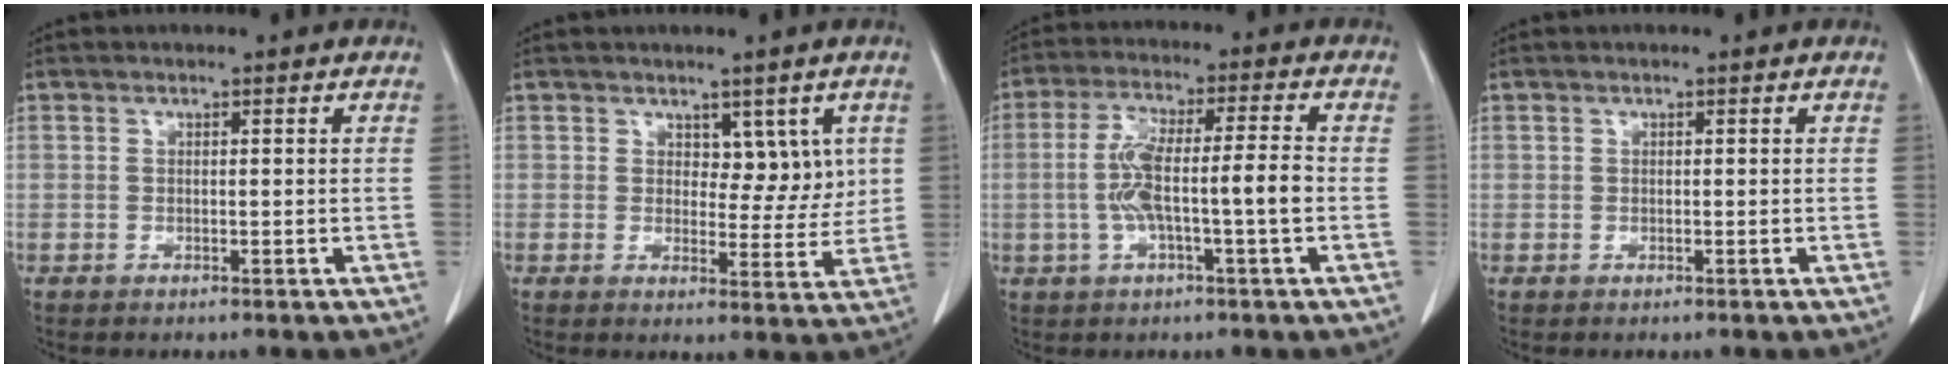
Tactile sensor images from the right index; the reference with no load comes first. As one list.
[{"total": 5.0, "force": [2.0, 3.0, 3.5], "torque": [-0.029, -0.001, 0.030]}, {"total": 9.4, "force": [-1.4, 0.8, 9.2], "torque": [-0.179, 0.019, -0.028]}, {"total": 0.0}]